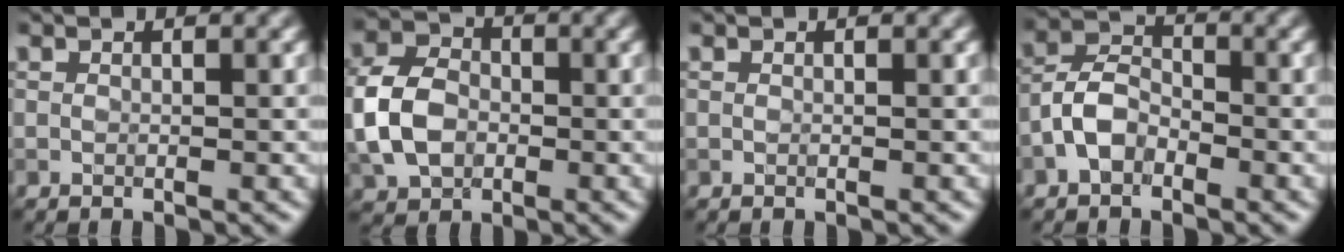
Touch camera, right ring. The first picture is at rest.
{"total": 6.6, "force": [-1.2, 5.0, 4.2], "torque": [-0.096, 0.004, -0.034]}
{"total": 0.0}
{"total": 3.5, "force": [-1.7, 2.2, 2.0], "torque": [-0.038, 0.013, -0.044]}